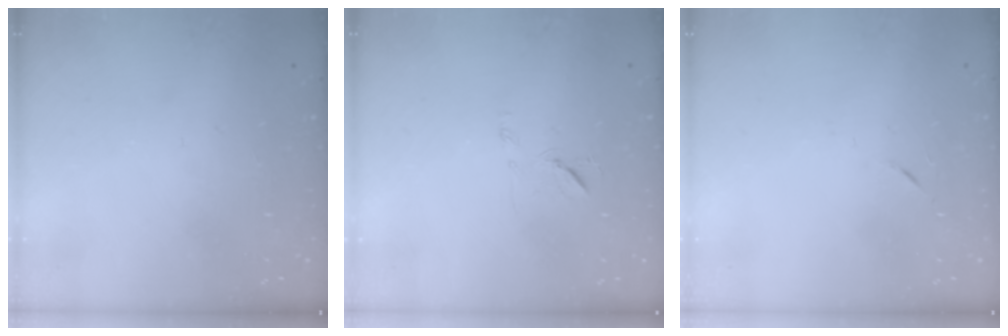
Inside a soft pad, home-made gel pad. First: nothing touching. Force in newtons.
{"total": 7.2, "press": 7.2, "slide": 0.8}
{"total": 3.8, "press": 3.6, "slide": 1.1}